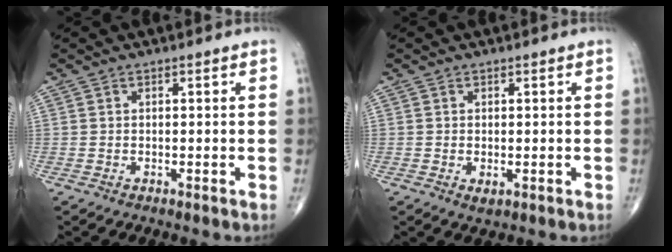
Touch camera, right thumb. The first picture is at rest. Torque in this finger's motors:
{"motor_torque": [-0.23, 0.03, -0.25, -0.22, 0.07]}